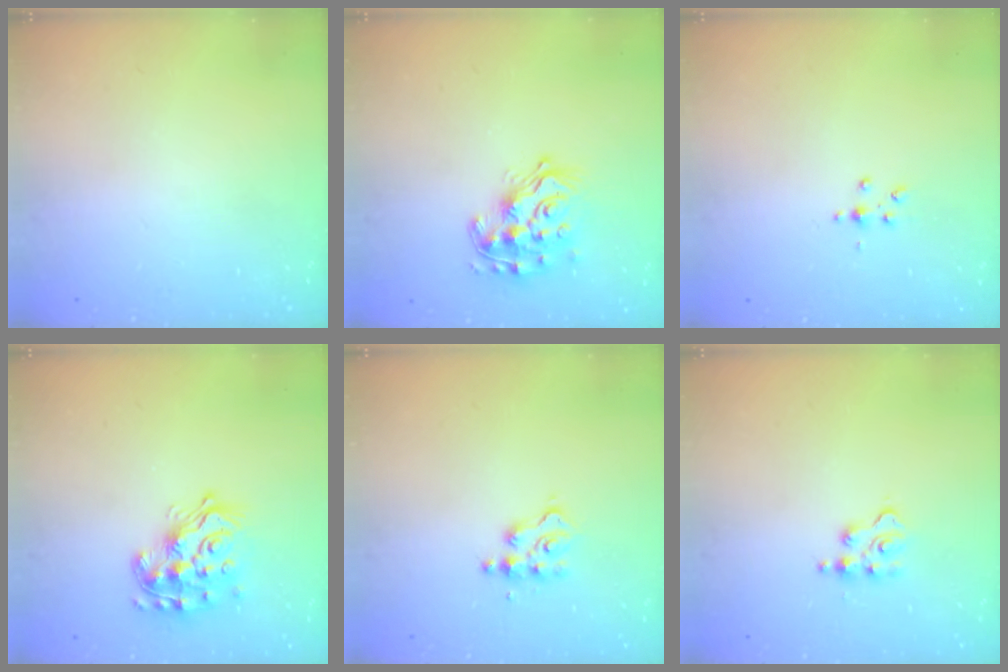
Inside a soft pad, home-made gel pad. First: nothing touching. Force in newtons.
{"total": 15.6, "press": 15.5, "slide": 1.3}
{"total": 3.7, "press": 3.2, "slide": 1.7}
{"total": 16.3, "press": 16.3, "slide": 1.1}
{"total": 3.7, "press": 3.6, "slide": 0.4}
{"total": 3.8, "press": 3.8, "slide": 0.5}